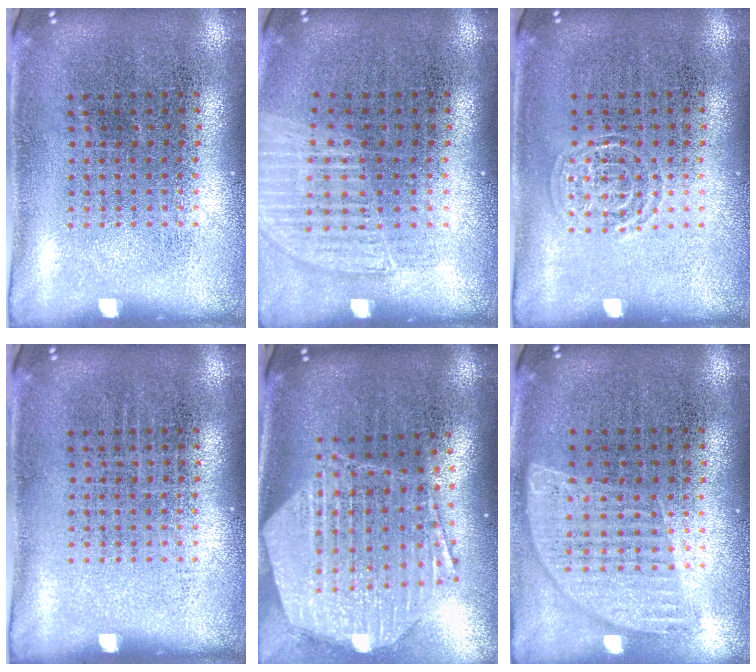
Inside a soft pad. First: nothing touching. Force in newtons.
{"total": 1.1, "press": 1.1, "slide": 0.3}
{"total": 1.3, "press": 1.3, "slide": 0.2}
{"total": 0.0}
{"total": 2.9, "press": 2.3, "slide": 1.8}
{"total": 0.9, "press": 0.9, "slide": 0.2}